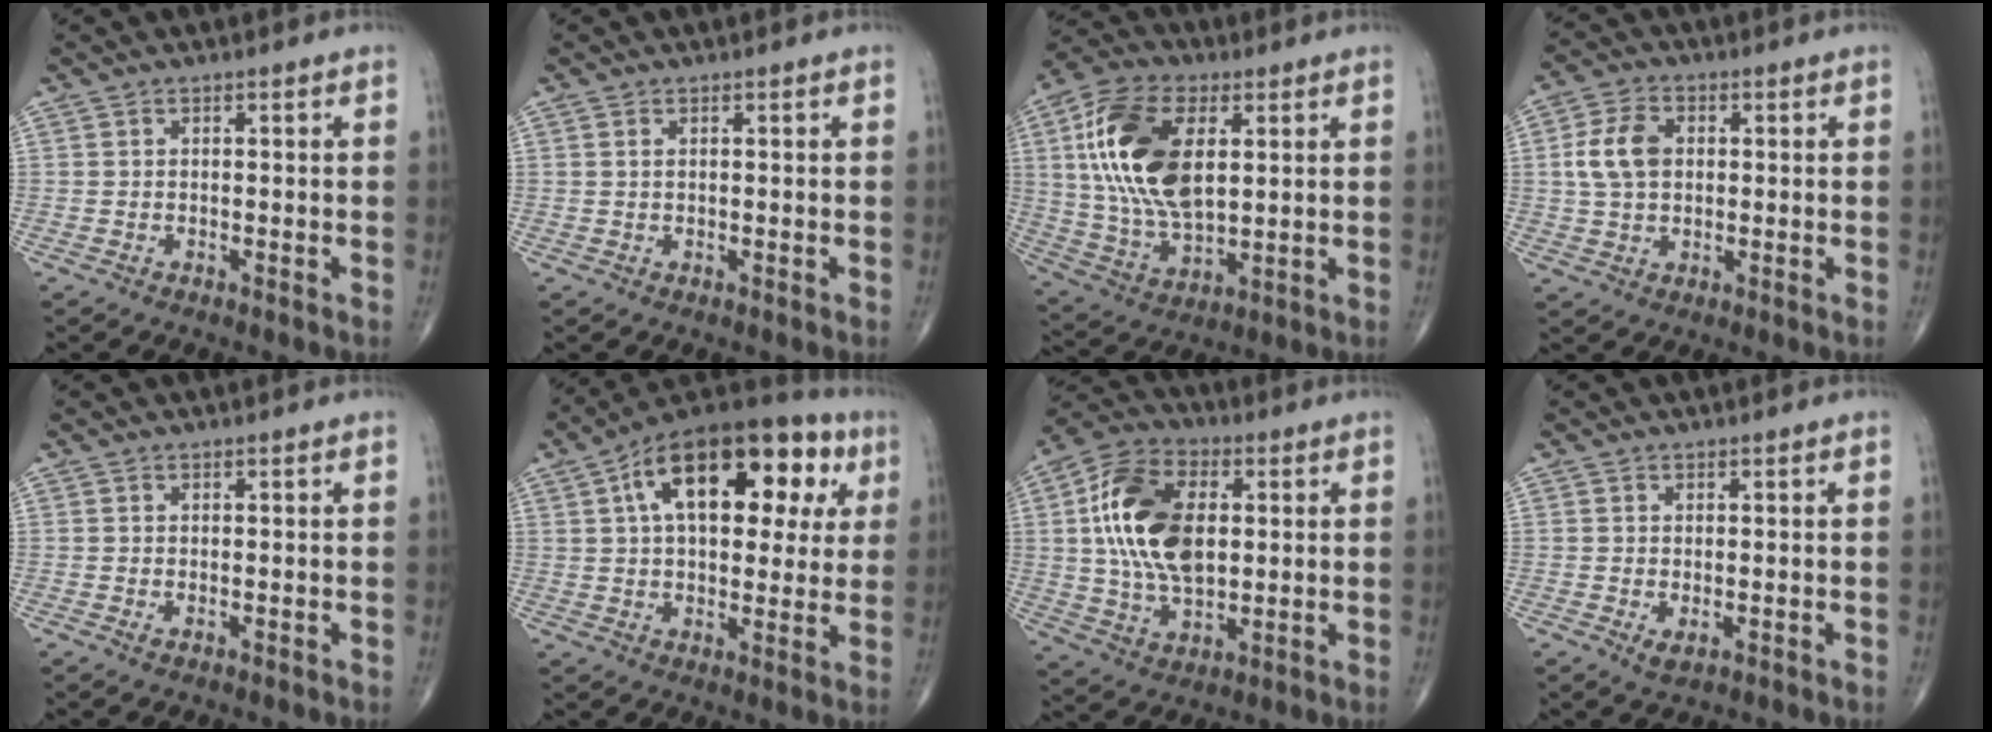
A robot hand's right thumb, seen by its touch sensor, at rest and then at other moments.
{"total": 0.6, "force": [0.3, 0.3, 0.5], "torque": [-0.009, 0.006, 0.006]}
{"total": 19.6, "force": [4.5, 10.6, 15.8], "torque": [-0.303, -0.007, 0.083]}
{"total": 7.9, "force": [1.0, 5.5, 5.6], "torque": [-0.101, 0.008, 0.017]}
{"total": 0.6, "force": [0.0, 0.3, 0.5], "torque": [-0.010, -0.002, 0.000]}
{"total": 24.2, "force": [7.9, 12.9, 18.9], "torque": [-0.256, 0.029, 0.114]}
{"total": 18.2, "force": [2.7, 10.8, 14.4], "torque": [-0.257, 0.005, 0.048]}
{"total": 2.0, "force": [-0.3, 1.1, 1.6], "torque": [-0.028, -0.003, 0.000]}